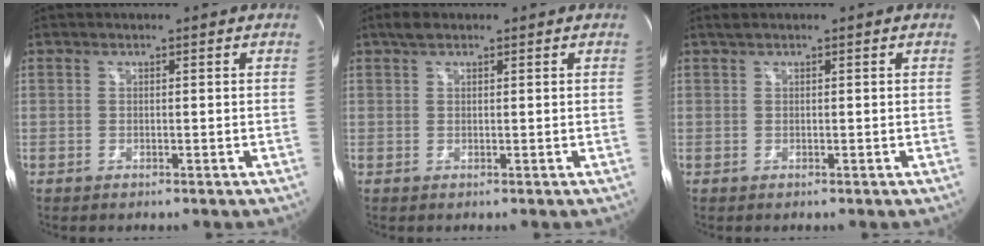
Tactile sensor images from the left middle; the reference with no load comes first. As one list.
[{"total": 1.8, "force": [1.3, 0.8, 1.0], "torque": [-0.026, 0.014, 0.024]}, {"total": 0.7, "force": [0.5, 0.0, 0.4], "torque": [-0.016, 0.013, 0.014]}]